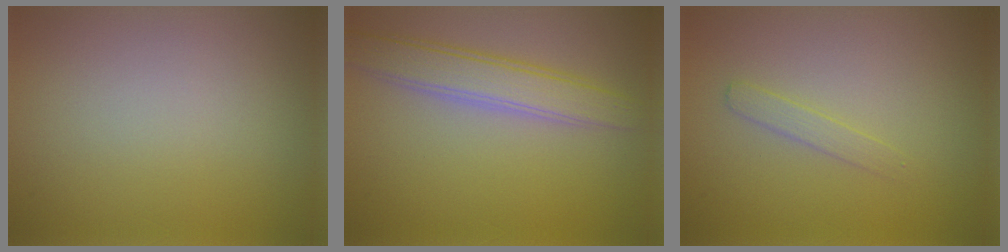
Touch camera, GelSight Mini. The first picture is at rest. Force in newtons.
{"total": 3.9, "press": 3.9, "slide": 0.1}
{"total": 1.2, "press": 1.2, "slide": 0.0}